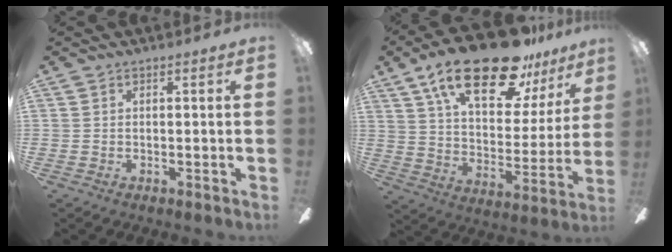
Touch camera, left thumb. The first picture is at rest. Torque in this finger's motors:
{"motor_torque": [0.76, 0.44, 1.68, -1.09, 0.14]}